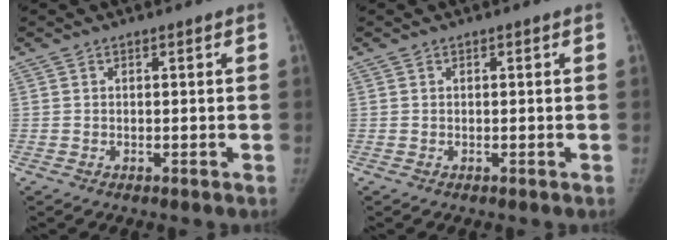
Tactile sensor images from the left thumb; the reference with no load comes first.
{"total": 0.0}